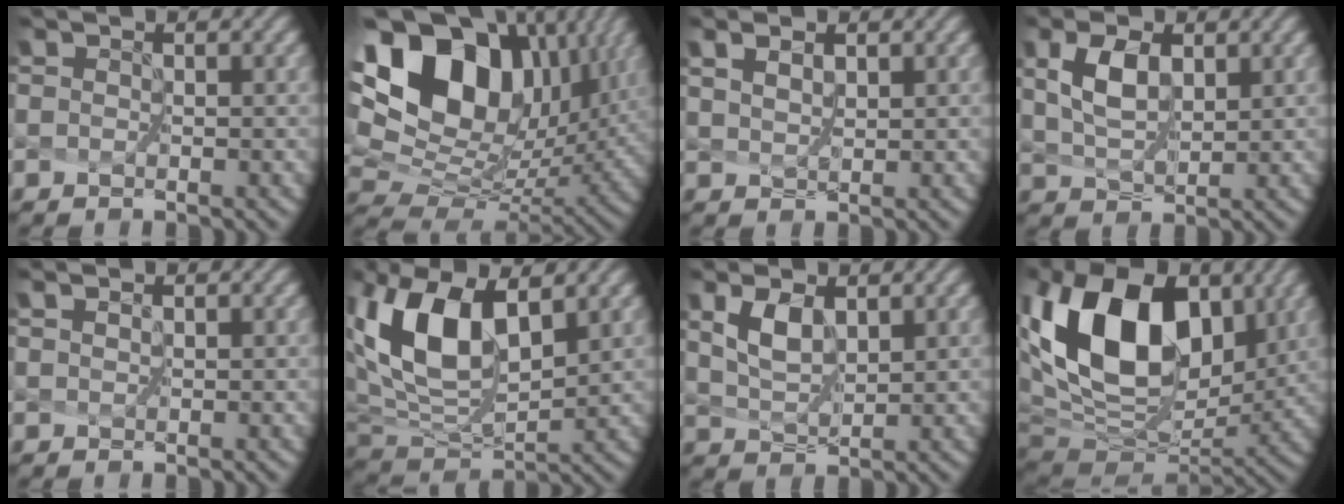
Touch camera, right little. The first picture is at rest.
{"total": 16.9, "force": [6.8, 10.8, 11.2], "torque": [-0.216, 0.038, 0.138]}
{"total": 1.6, "force": [1.4, 0.1, 0.7], "torque": [-0.014, 0.007, 0.031]}
{"total": 2.5, "force": [1.0, 1.0, 2.0], "torque": [-0.044, -0.004, 0.035]}
{"total": 0.0}
{"total": 8.7, "force": [3.3, 4.4, 6.7], "torque": [-0.148, -0.005, 0.078]}
{"total": 1.8, "force": [1.1, 0.4, 1.3], "torque": [-0.033, -0.005, 0.037]}
{"total": 15.1, "force": [4.4, 9.4, 10.9], "torque": [-0.210, 0.010, 0.089]}